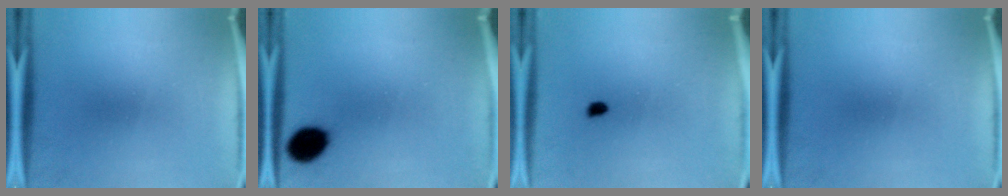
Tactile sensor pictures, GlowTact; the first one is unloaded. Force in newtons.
{"total": 8.4}
{"total": 0.8}
{"total": 0.0}